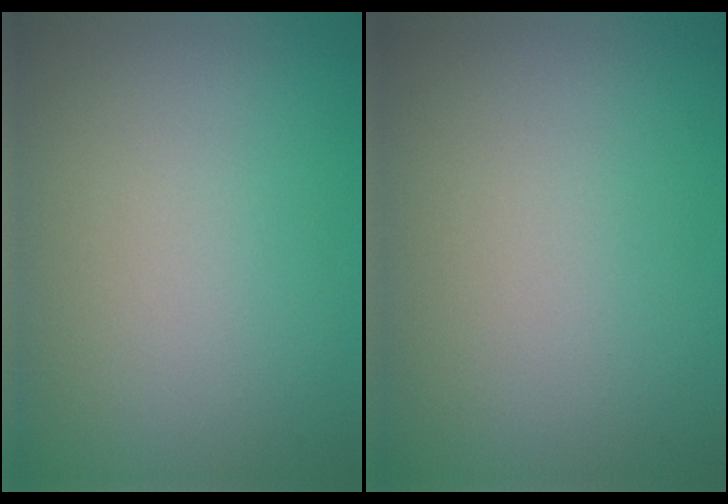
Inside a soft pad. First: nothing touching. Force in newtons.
{"total": 0.0}